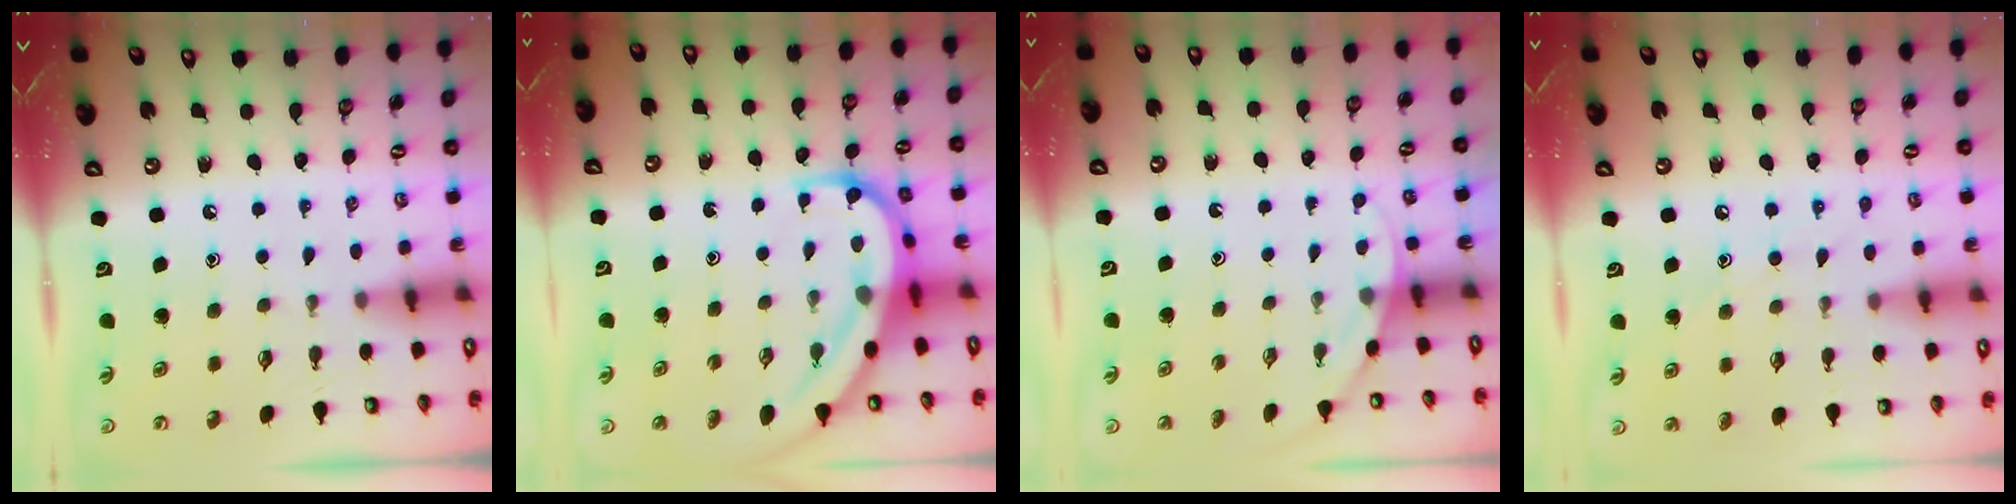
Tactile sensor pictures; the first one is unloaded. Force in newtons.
{"total": 9.4, "press": 9.3, "slide": 1.0}
{"total": 2.6, "press": 2.6, "slide": 0.1}
{"total": 7.3, "press": 7.2, "slide": 0.7}